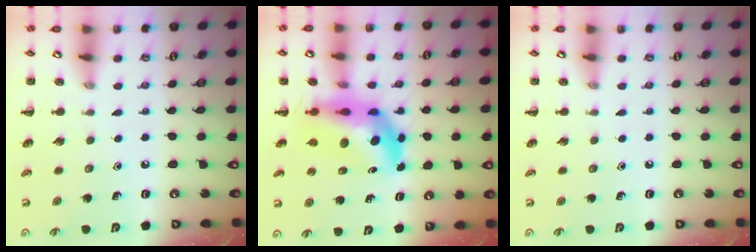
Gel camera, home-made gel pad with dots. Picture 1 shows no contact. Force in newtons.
{"total": 9.3, "press": 8.6, "slide": 3.5}
{"total": 0.0}